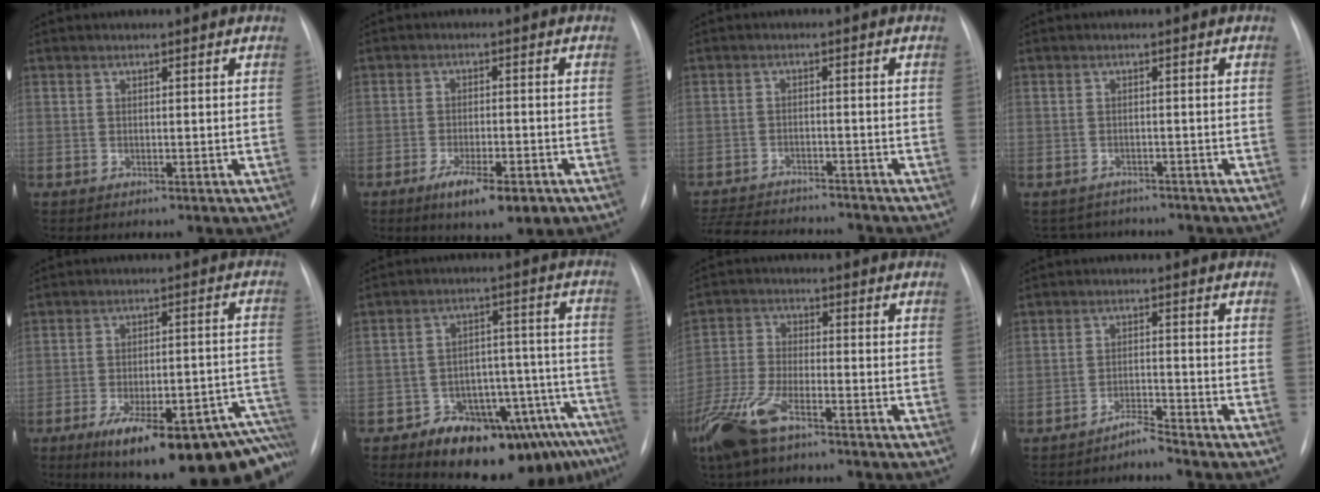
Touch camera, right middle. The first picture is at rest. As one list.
[{"total": 7.5, "force": [-4.3, 2.1, 5.8], "torque": [-0.092, -0.009, -0.061]}, {"total": 13.8, "force": [-12.8, 2.7, 4.5], "torque": [-0.098, -0.006, -0.183]}, {"total": 5.1, "force": [-4.7, 1.9, 0.0], "torque": [0.002, 0.008, -0.060]}, {"total": 23.6, "force": [-16.8, 5.9, 15.5], "torque": [-0.129, 0.028, -0.222]}, {"total": 17.1, "force": [-12.1, 6.9, 9.9], "torque": [-0.065, 0.067, -0.159]}, {"total": 10.8, "force": [-7.0, 3.3, 7.5], "torque": [-0.168, -0.019, -0.136]}, {"total": 2.6, "force": [-2.5, -0.6, 0.1], "torque": [0.001, -0.012, -0.045]}]